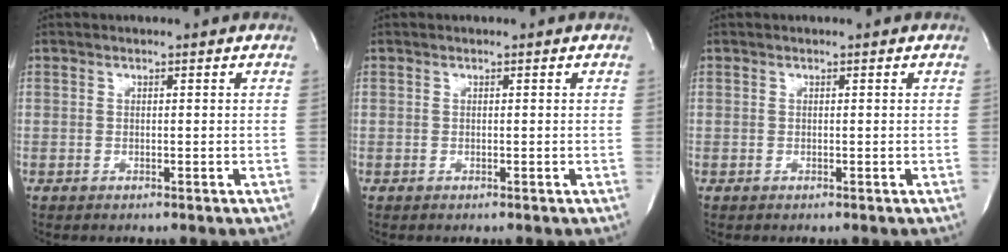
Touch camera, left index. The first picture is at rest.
{"total": 0.0}
{"total": 0.0}